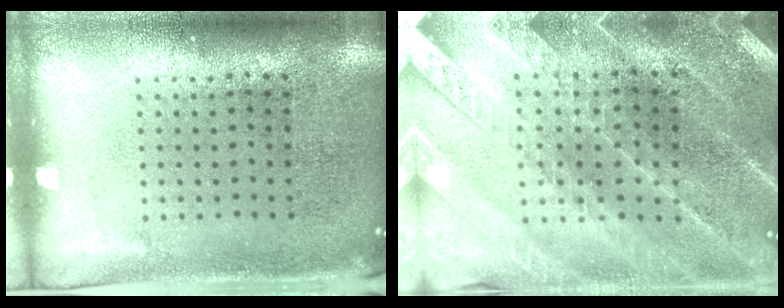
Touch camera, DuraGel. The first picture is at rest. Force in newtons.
{"total": 2.5, "press": 2.5, "slide": 0.2}